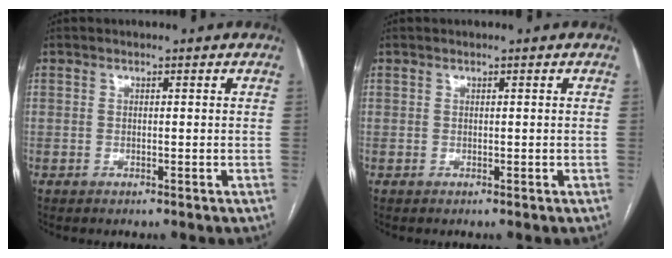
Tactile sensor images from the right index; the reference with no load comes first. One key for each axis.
{"total": 0.0}